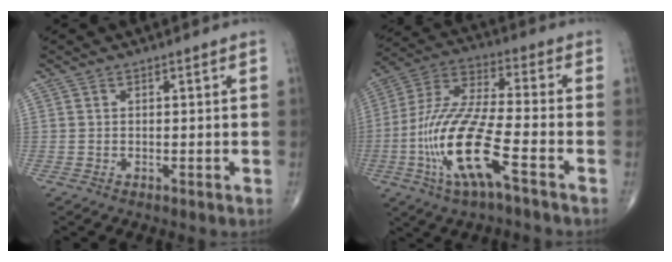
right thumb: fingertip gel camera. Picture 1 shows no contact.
{"total": 17.2, "force": [-6.4, 3.9, 15.5], "torque": [-0.342, 0.026, -0.124]}